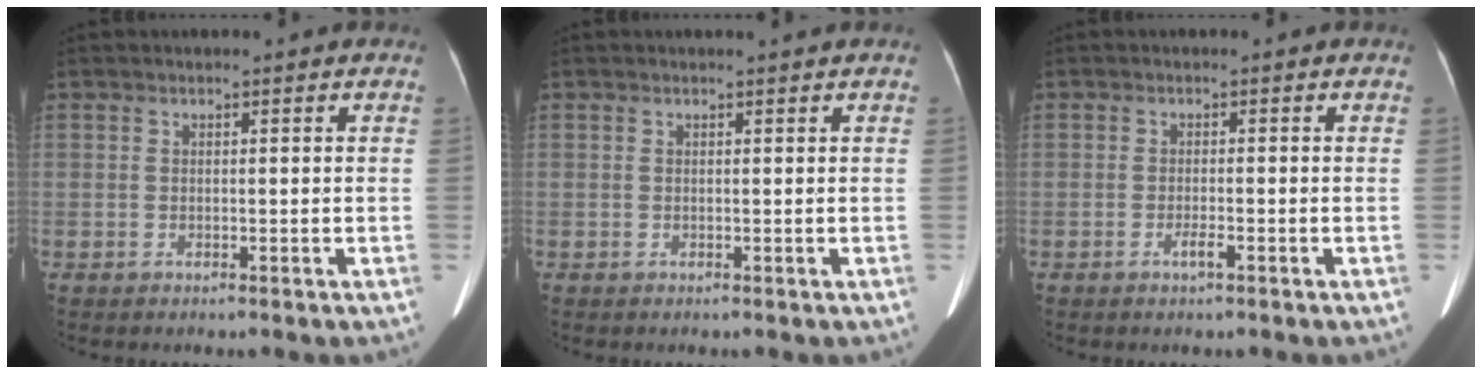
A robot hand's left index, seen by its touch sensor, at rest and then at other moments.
{"total": 1.0, "force": [0.9, -0.2, 0.3], "torque": [-0.009, 0.001, 0.017]}
{"total": 1.1, "force": [-0.8, 0.0, 0.8], "torque": [-0.023, -0.005, -0.014]}